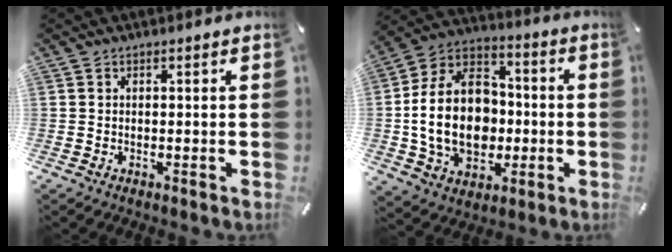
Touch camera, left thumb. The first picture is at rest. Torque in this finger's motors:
{"motor_torque": [0.32, 1.84, 0.59, -0.07, 0.62]}